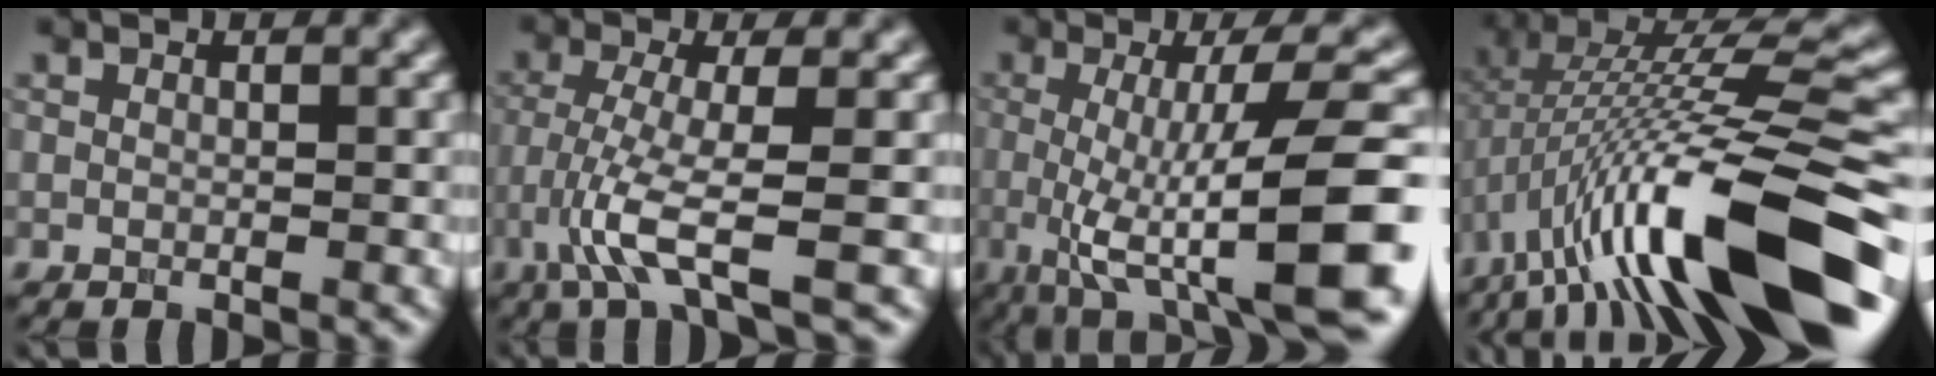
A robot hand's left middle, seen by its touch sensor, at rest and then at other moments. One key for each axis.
{"total": 5.0, "fx": -2.5, "fy": 0.4, "fz": 4.3, "tx": -0.099, "ty": -0.008, "tz": -0.047}
{"total": 11.7, "fx": -2.3, "fy": 2.7, "fz": 11.1, "tx": -0.160, "ty": -0.011, "tz": -0.023}
{"total": 13.7, "fx": -4.7, "fy": 3.4, "fz": 12.5, "tx": -0.228, "ty": 0.020, "tz": -0.060}